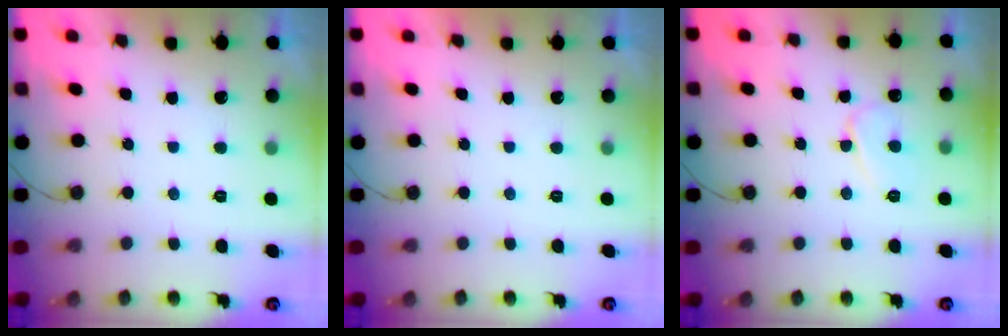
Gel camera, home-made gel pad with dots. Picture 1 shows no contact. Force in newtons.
{"total": 1.8, "press": 1.8, "slide": 0.1}
{"total": 6.5, "press": 6.5, "slide": 0.7}